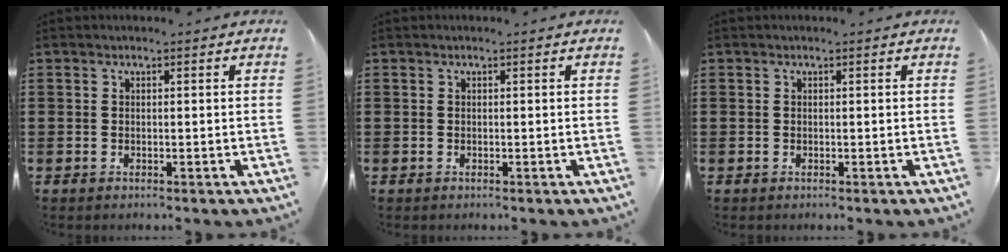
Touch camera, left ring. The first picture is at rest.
{"total": 0.0}
{"total": 0.0}